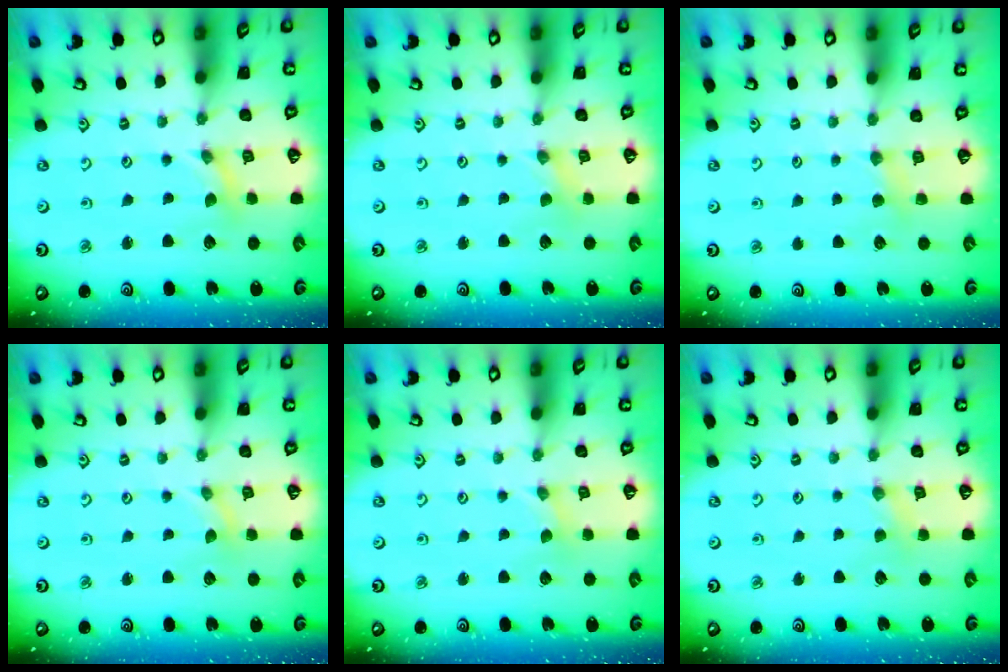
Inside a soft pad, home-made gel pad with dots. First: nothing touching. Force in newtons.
{"total": 0.0}
{"total": 3.8, "press": 3.7, "slide": 0.8}
{"total": 0.0}
{"total": 0.0}
{"total": 2.8, "press": 2.7, "slide": 0.5}